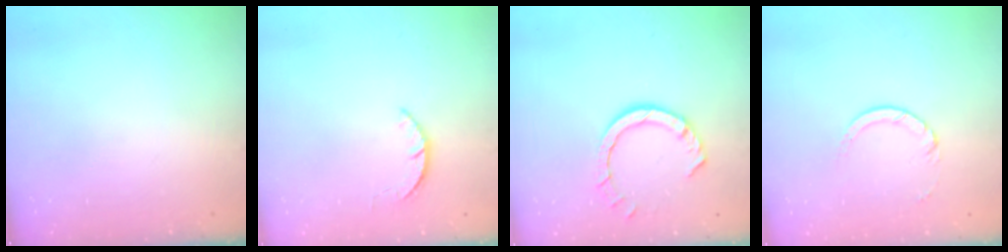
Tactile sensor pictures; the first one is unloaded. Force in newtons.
{"total": 1.6, "press": 1.6, "slide": 0.3}
{"total": 8.0, "press": 7.9, "slide": 0.9}
{"total": 3.0, "press": 2.9, "slide": 0.4}